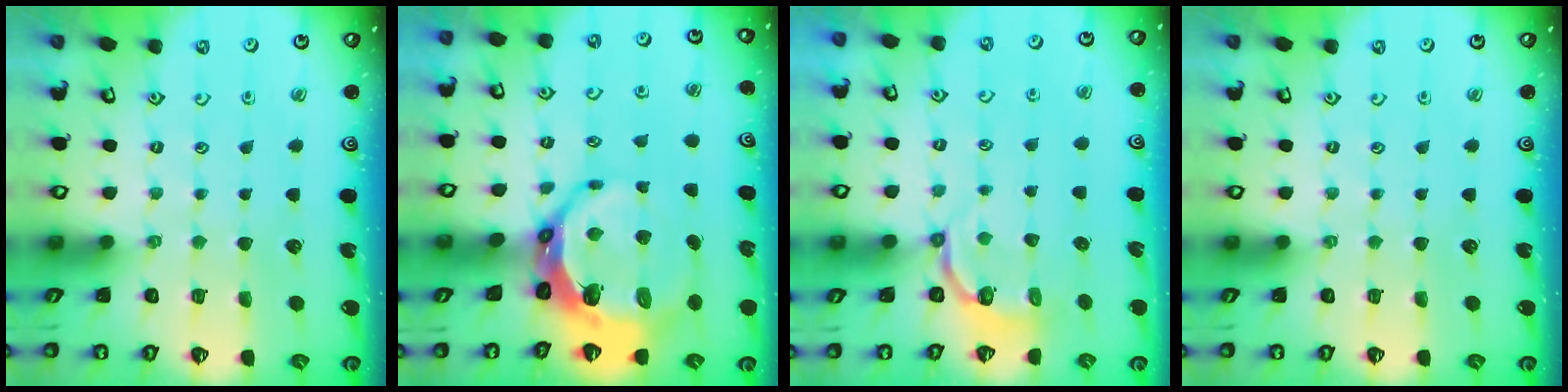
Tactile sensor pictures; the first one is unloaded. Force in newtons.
{"total": 11.1, "press": 10.2, "slide": 4.4}
{"total": 3.7, "press": 2.2, "slide": 3.0}
{"total": 0.0}